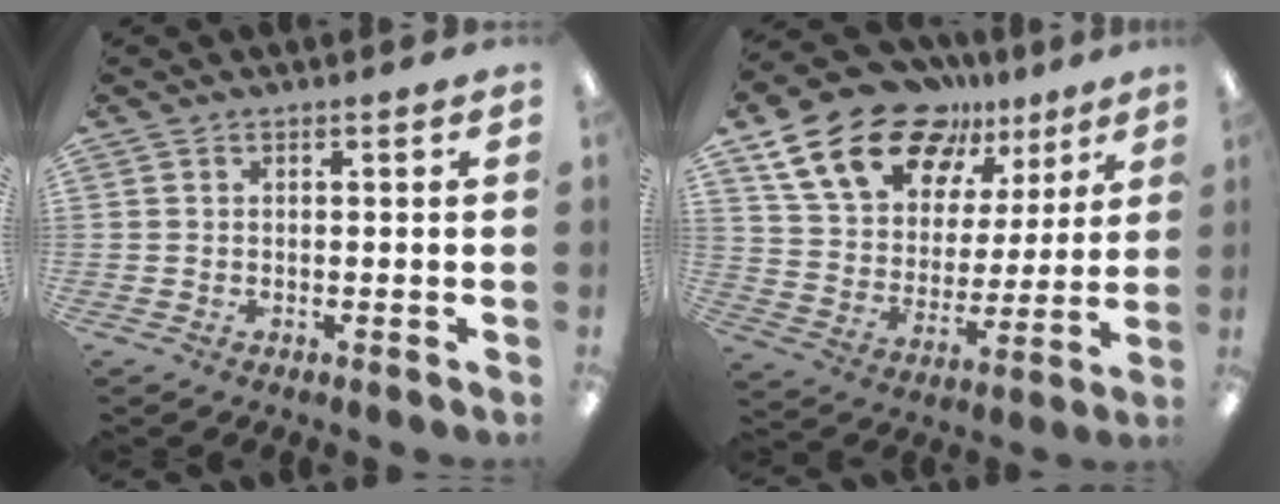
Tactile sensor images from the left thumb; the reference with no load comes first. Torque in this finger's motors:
{"motor_torque": [0.46, 0.52, 1.42, -1.35, 0.29]}